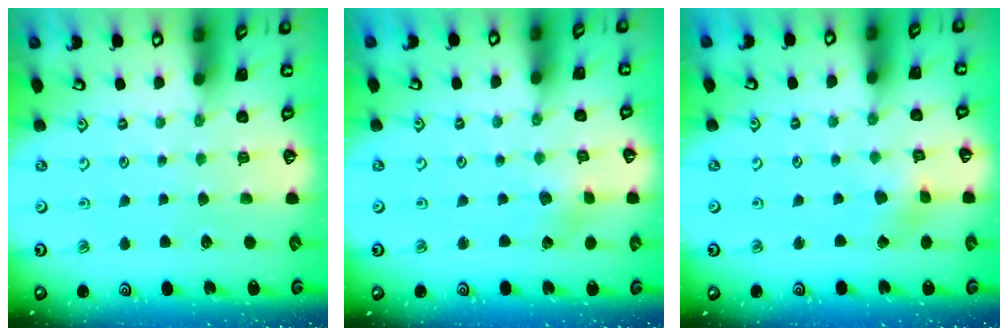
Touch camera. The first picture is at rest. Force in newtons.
{"total": 1.8, "press": 1.8, "slide": 0.2}
{"total": 2.7, "press": 2.7, "slide": 0.3}